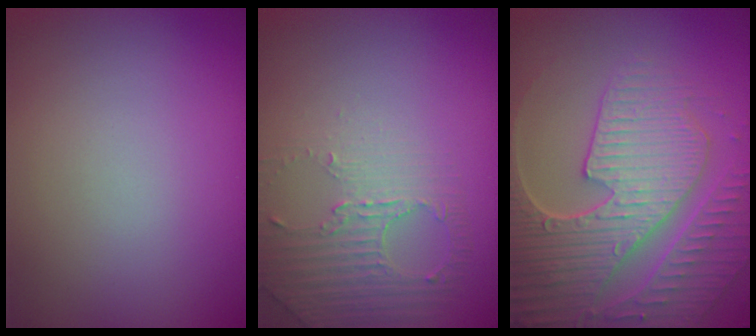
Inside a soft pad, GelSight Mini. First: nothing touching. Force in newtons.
{"total": 1.8, "press": 1.5, "slide": 1.0}
{"total": 8.9, "press": 6.3, "slide": 6.3}